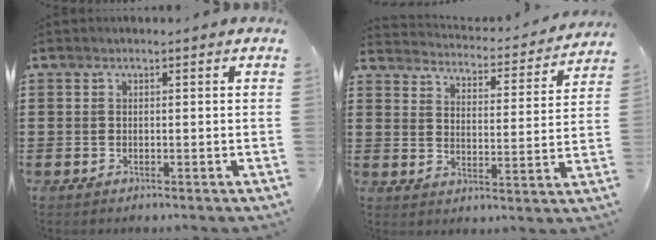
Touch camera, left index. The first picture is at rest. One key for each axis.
{"total": 3.3, "fx": 3.3, "fy": -0.1, "fz": 0.2, "tx": -0.028, "ty": -0.033, "tz": 0.050}